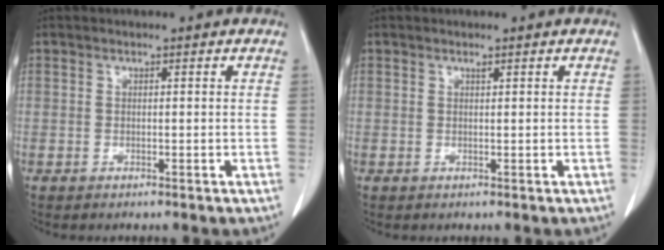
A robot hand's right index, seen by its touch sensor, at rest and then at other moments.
{"total": 0.0}